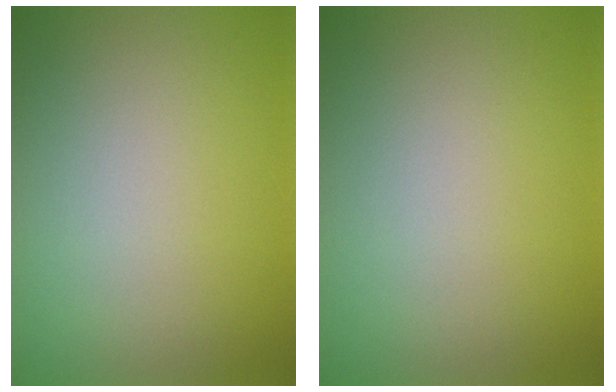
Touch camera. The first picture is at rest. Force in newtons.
{"total": 0.0}